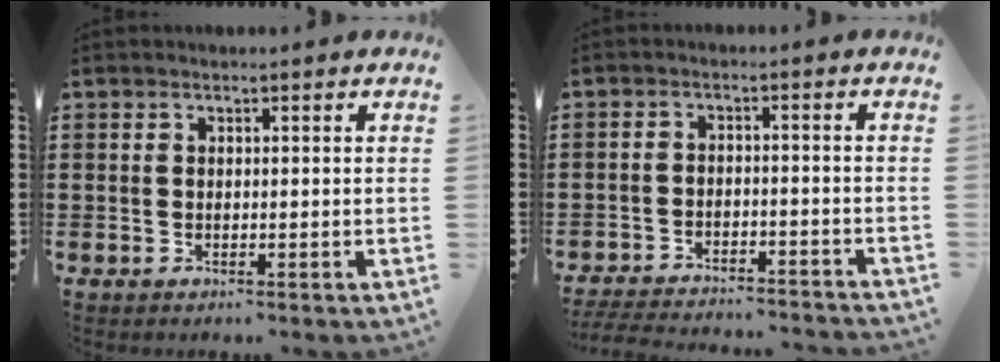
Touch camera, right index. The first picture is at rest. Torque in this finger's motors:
{"motor_torque": [-2.14, 0.00, -0.62, 0.00]}